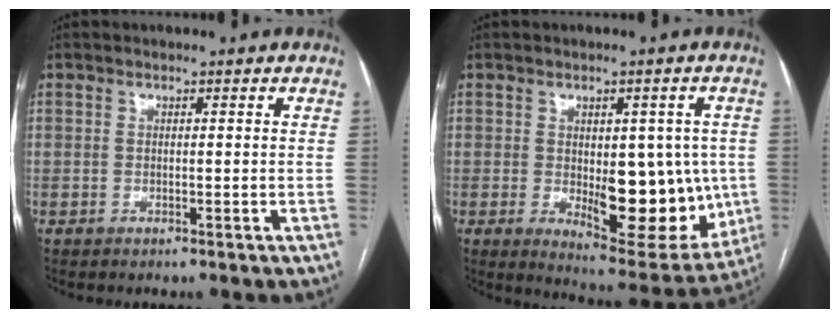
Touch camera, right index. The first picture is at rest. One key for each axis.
{"total": 14.7, "fx": -1.4, "fy": 6.6, "fz": 13.1, "tx": -0.159, "ty": -0.003, "tz": 0.002}